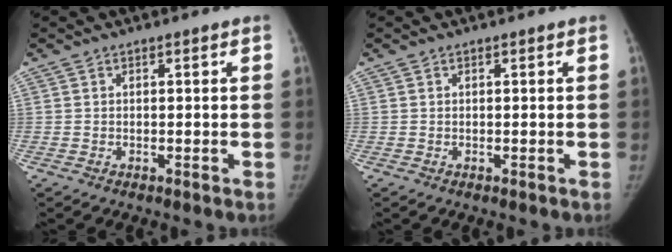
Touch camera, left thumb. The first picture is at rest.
{"total": 0.0}